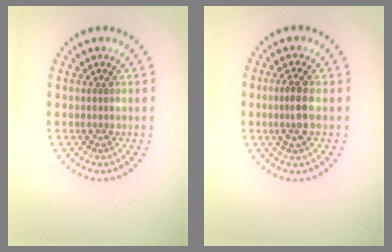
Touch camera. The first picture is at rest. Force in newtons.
{"total": 2.4, "press": 2.2, "slide": 1.0}